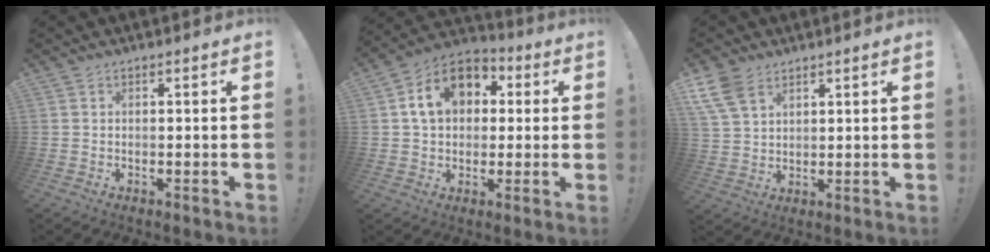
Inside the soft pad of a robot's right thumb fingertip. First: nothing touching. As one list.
[{"total": 14.5, "force": [4.0, 11.2, 8.3], "torque": [-0.116, 0.003, 0.078]}, {"total": 9.7, "force": [5.9, 6.1, 4.7], "torque": [-0.099, -0.023, 0.122]}]